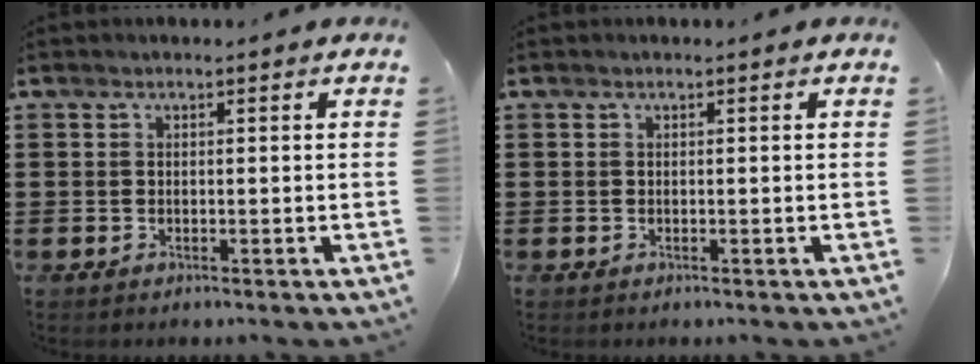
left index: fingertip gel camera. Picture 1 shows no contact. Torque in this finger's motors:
{"motor_torque": [0.00, 0.00, 0.00, -0.01]}